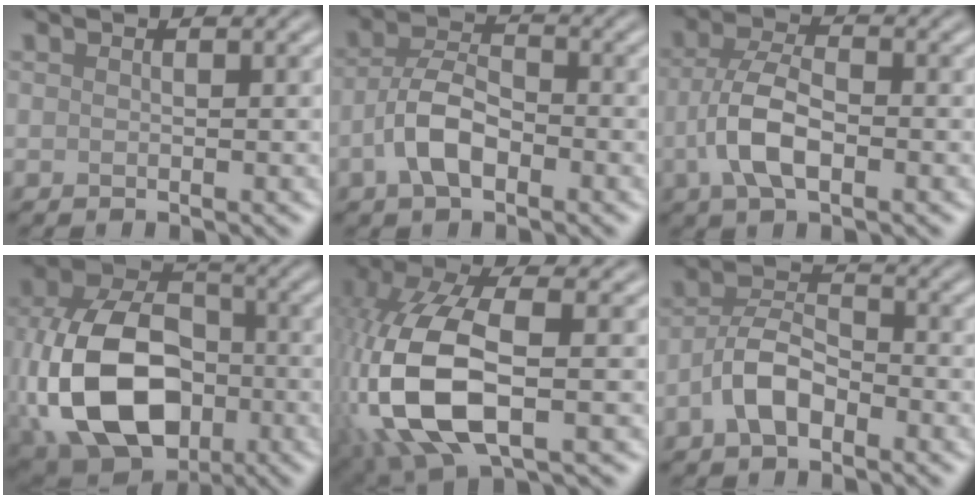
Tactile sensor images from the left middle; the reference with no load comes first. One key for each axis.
{"total": 4.7, "fx": -1.9, "fy": 2.5, "fz": 3.4, "tx": -0.064, "ty": 0.010, "tz": -0.044}
{"total": 5.1, "fx": -1.4, "fy": 2.6, "fz": 4.2, "tx": -0.086, "ty": 0.005, "tz": -0.034}
{"total": 14.9, "fx": -2.6, "fy": 10.6, "fz": 10.1, "tx": -0.219, "ty": -0.019, "tz": -0.054}
{"total": 12.3, "fx": -2.0, "fy": 6.0, "fz": 10.5, "tx": -0.253, "ty": 0.000, "tz": -0.043}
{"total": 4.4, "fx": -2.3, "fy": 2.3, "fz": 3.0, "tx": -0.052, "ty": 0.015, "tz": -0.051}